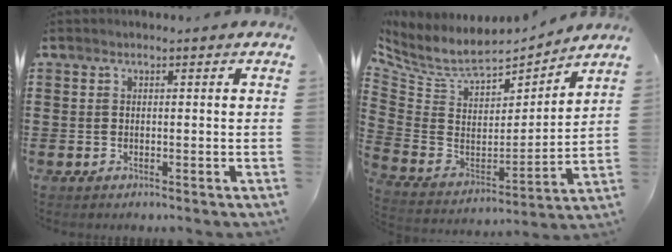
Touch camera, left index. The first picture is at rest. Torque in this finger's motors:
{"motor_torque": [1.34, -0.80, 0.29, 0.04]}